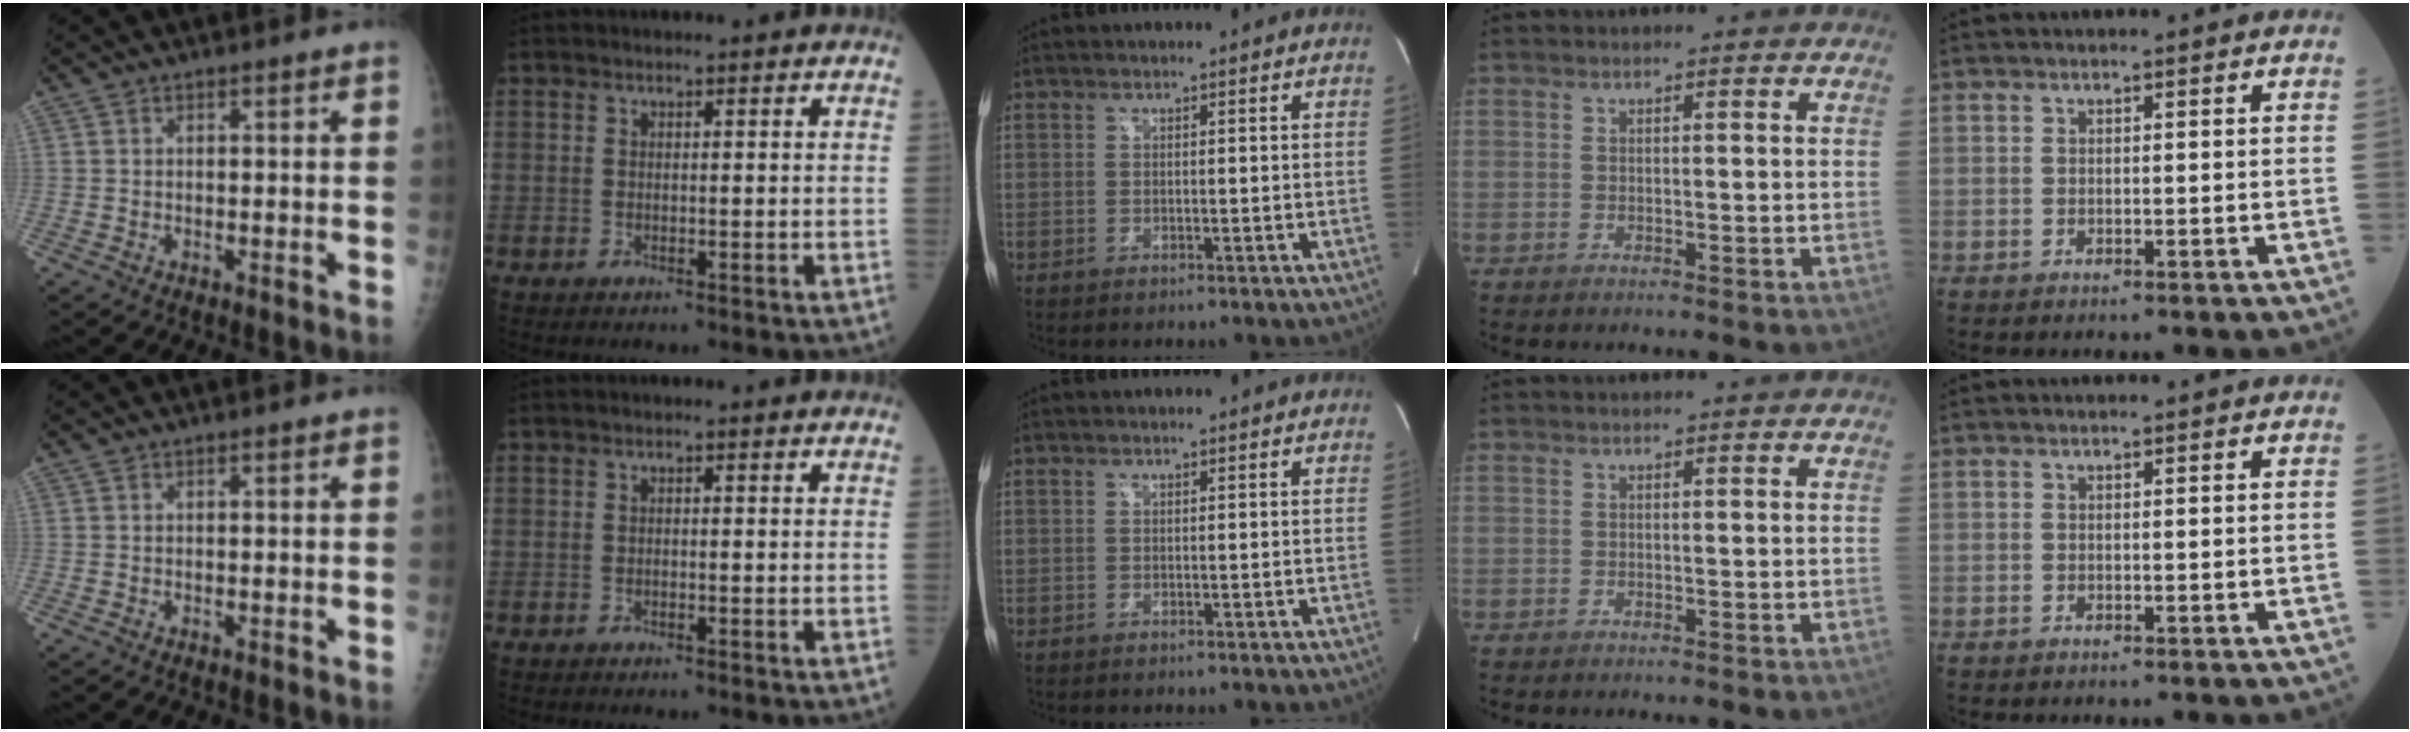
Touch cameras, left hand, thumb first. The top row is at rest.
{}